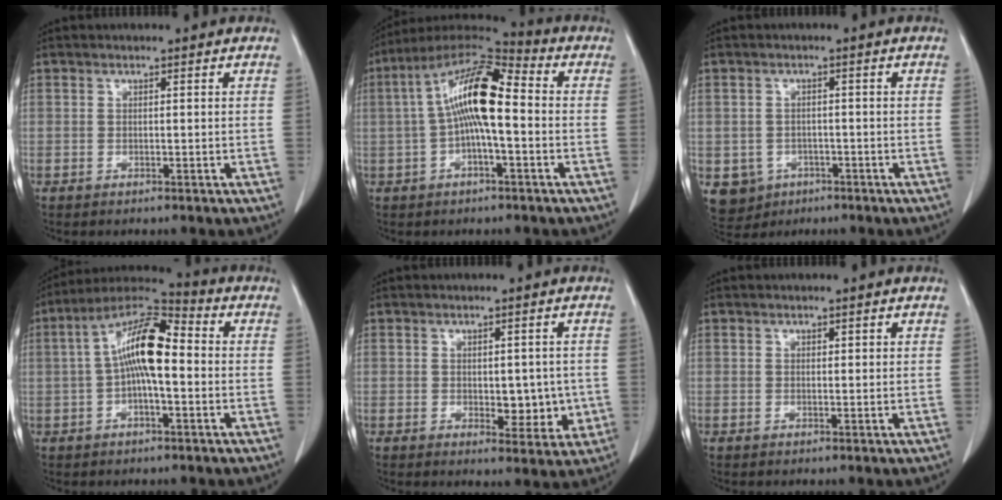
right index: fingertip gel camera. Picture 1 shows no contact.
{"total": 12.5, "force": [0.1, 3.0, 12.1], "torque": [-0.229, 0.037, -0.004]}
{"total": 5.8, "force": [-2.5, 5.1, 1.1], "torque": [-0.018, 0.005, -0.030]}
{"total": 11.5, "force": [0.2, 3.2, 11.1], "torque": [-0.212, 0.037, -0.003]}
{"total": 5.7, "force": [-0.4, 3.1, 4.8], "torque": [-0.051, -0.004, 0.004]}
{"total": 0.8, "force": [0.4, 0.4, 0.5], "torque": [-0.003, 0.000, 0.005]}